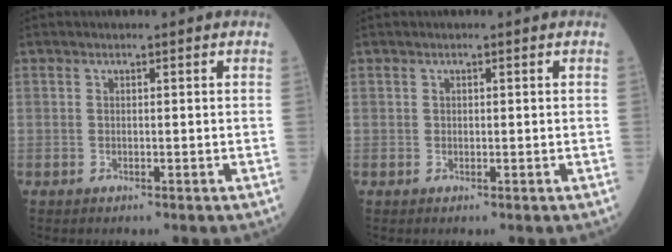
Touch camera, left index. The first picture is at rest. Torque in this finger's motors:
{"motor_torque": [0.35, 0.00, -0.08, -0.01]}